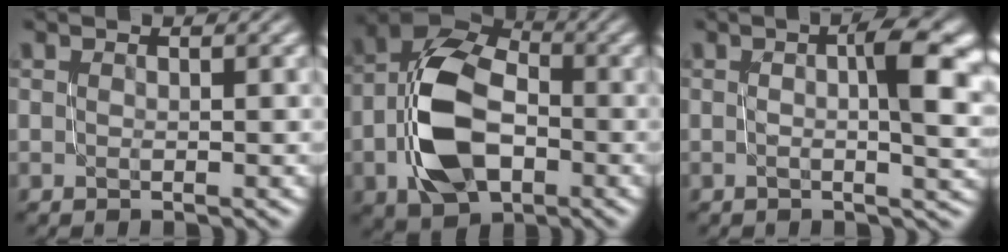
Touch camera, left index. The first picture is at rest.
{"total": 9.3, "force": [-1.8, 6.2, 6.8], "torque": [-0.151, 0.007, -0.038]}
{"total": 6.9, "force": [0.7, 2.1, 6.5], "torque": [-0.081, 0.005, 0.009]}